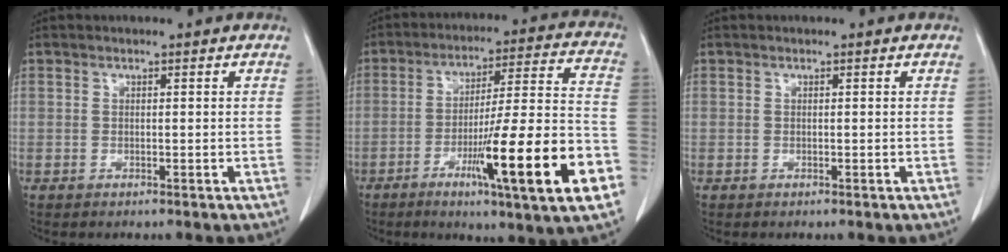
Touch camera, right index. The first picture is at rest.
{"total": 21.0, "force": [-8.3, 0.3, 19.3], "torque": [-0.261, -0.011, -0.128]}
{"total": 0.0}